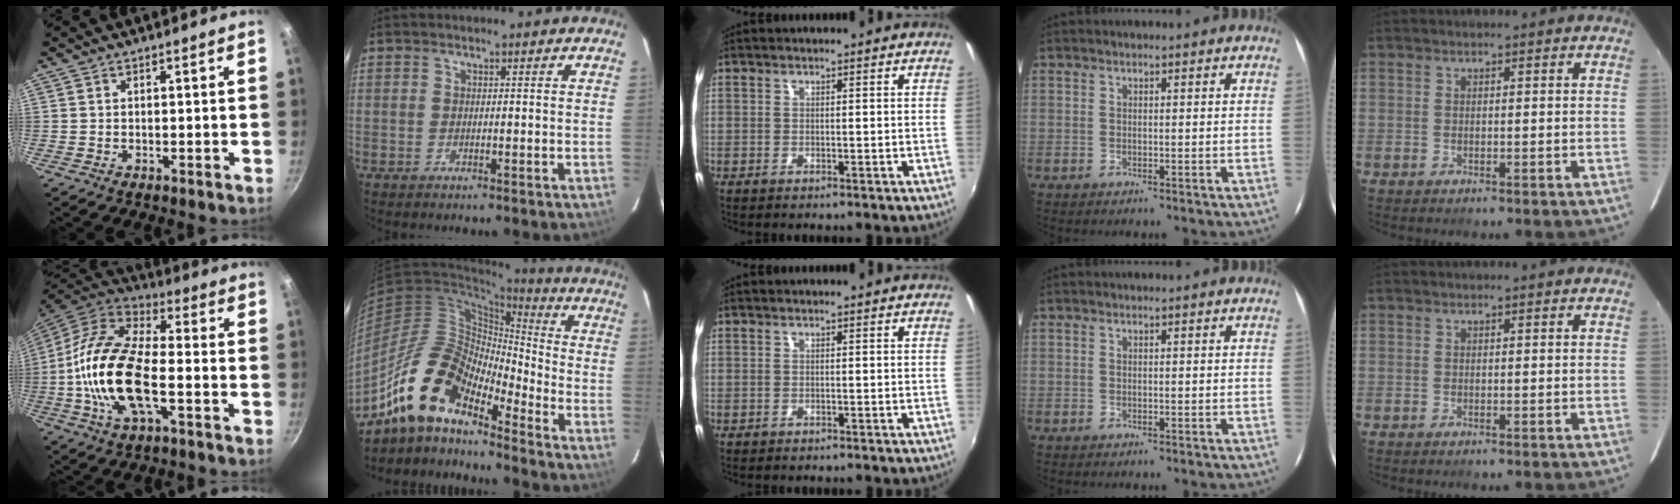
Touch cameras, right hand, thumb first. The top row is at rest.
{"thumb": {"total": 19.5, "force": [-3.8, 8.9, 16.9], "torque": [-0.322, 0.031, -0.086]}, "index": {"total": 14.8, "force": [-12.0, 4.6, 7.5], "torque": [-0.129, 0.004, -0.240]}, "middle": {"total": 0.9, "force": [0.7, -0.5, -0.4], "torque": [0.010, 0.000, 0.013]}}